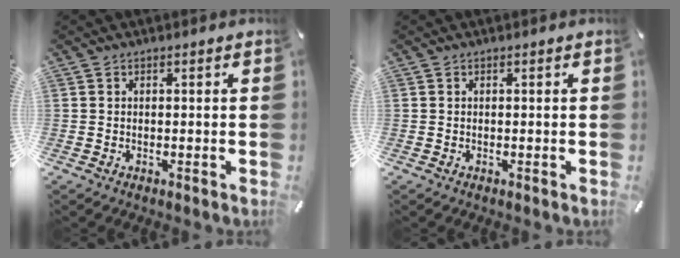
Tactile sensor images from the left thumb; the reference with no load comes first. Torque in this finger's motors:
{"motor_torque": [0.00, 0.00, 0.00, 0.00, 0.00]}